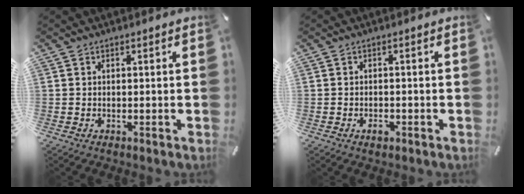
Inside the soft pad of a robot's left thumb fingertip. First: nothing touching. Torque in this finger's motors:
{"motor_torque": [0.24, 0.32, 0.04, -0.02, 0.00]}